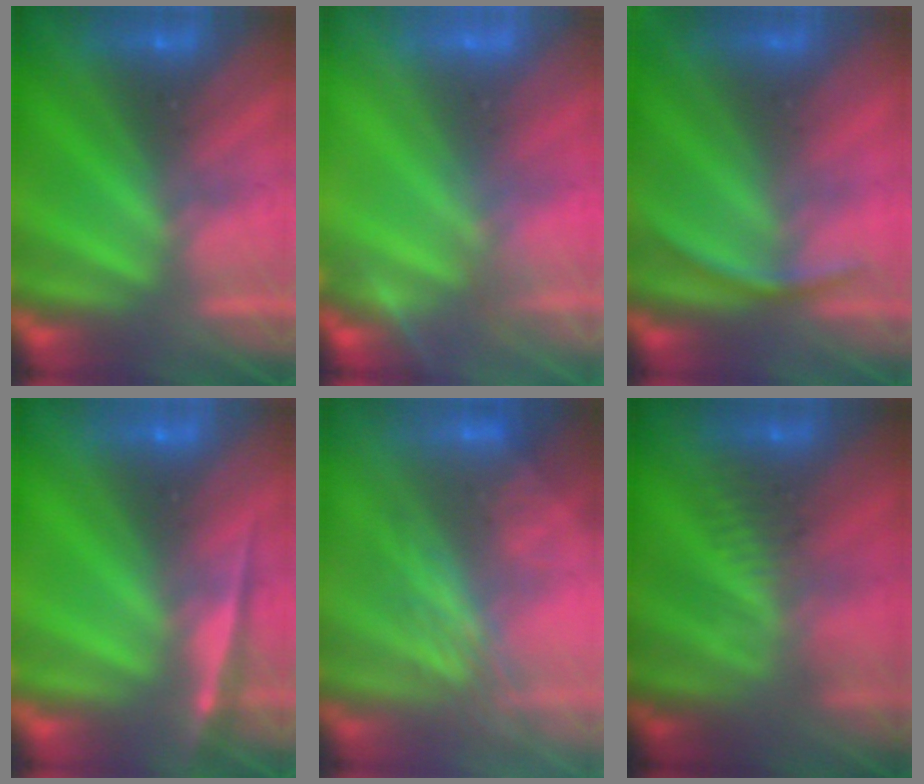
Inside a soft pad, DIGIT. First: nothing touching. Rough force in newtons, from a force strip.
{"total": 2.9}
{"total": 2.8}
{"total": 1.9}
{"total": 2.8}
{"total": 2.7}